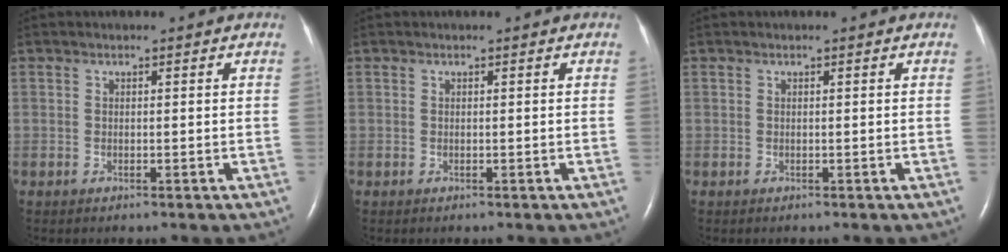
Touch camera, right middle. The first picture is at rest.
{"total": 0.0}
{"total": 0.0}